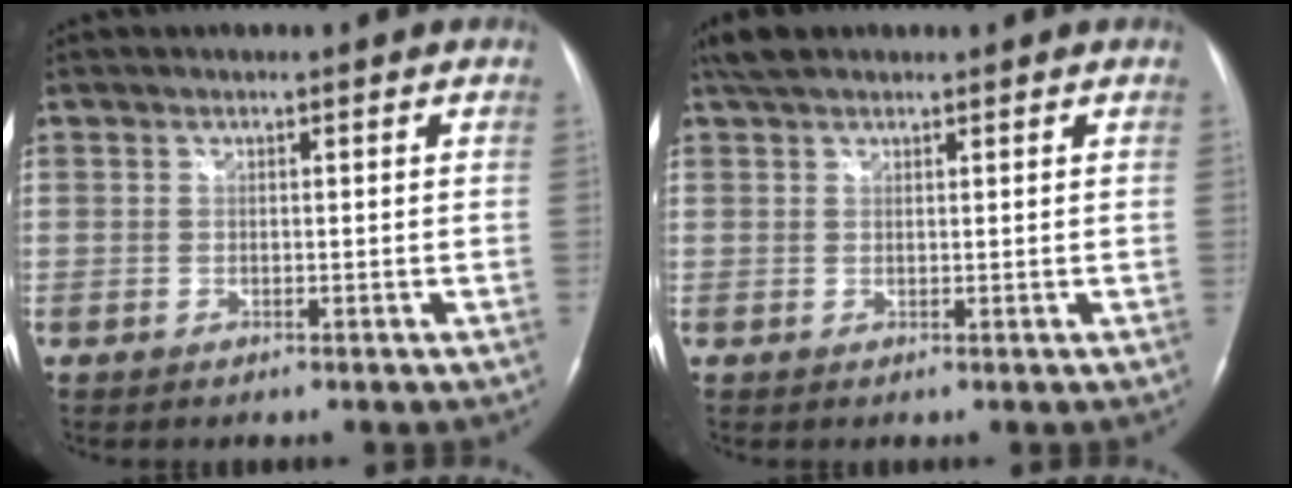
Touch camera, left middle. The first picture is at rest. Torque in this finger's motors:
{"motor_torque": [0.40, -0.27, -0.06, 0.04]}